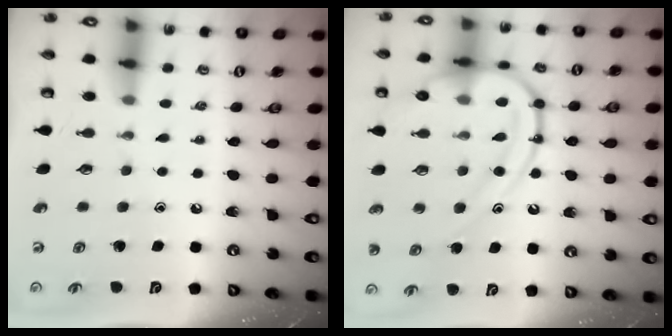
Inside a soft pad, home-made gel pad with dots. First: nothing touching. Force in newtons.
{"total": 16.7, "press": 16.6, "slide": 1.7}